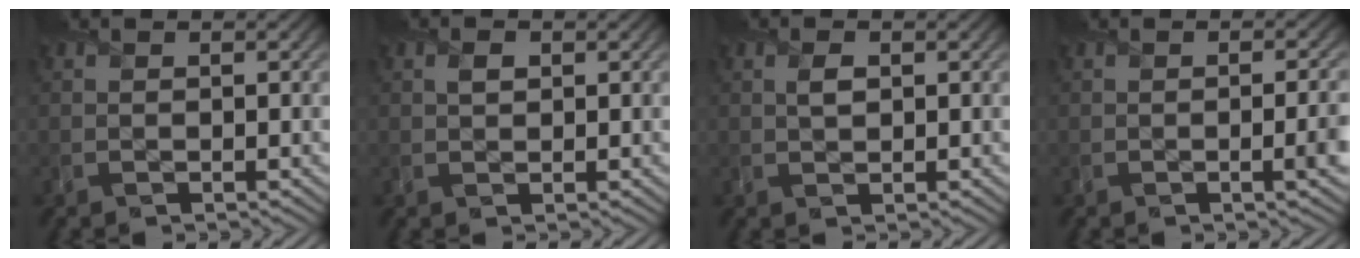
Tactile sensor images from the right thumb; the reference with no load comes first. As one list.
[{"total": 1.3, "force": [0.5, 1.0, 0.7], "torque": [-0.013, 0.000, 0.009]}, {"total": 1.5, "force": [0.5, 1.0, 1.1], "torque": [-0.023, -0.001, 0.010]}, {"total": 2.9, "force": [-0.4, 0.6, 2.8], "torque": [-0.040, 0.000, -0.007]}]